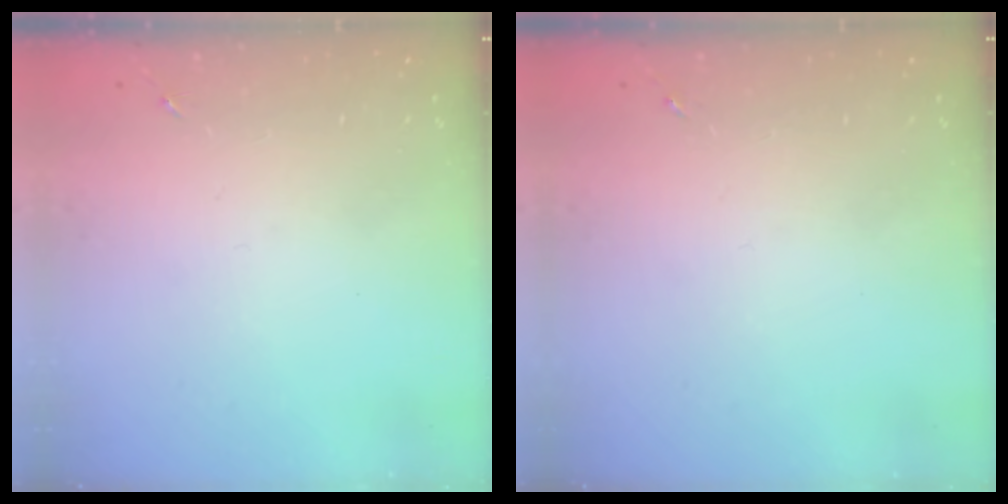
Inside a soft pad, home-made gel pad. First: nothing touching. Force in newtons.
{"total": 0.0}